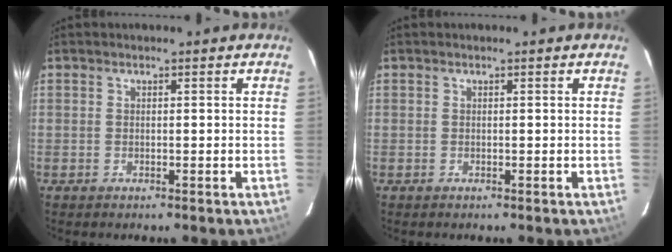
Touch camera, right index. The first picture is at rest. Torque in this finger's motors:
{"motor_torque": [0.00, 0.00, 0.00, 0.00]}